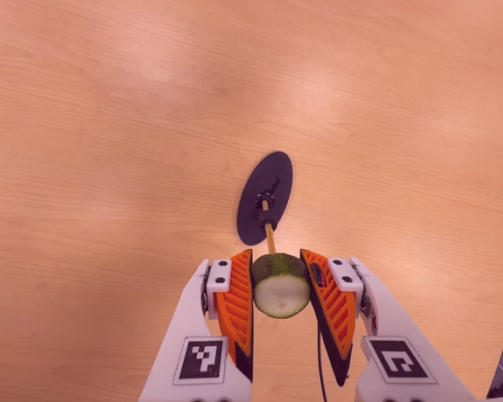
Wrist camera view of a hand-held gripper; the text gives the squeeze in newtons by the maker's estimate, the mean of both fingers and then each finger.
{"total": 10.6, "left": 9.5, "right": 11.7}